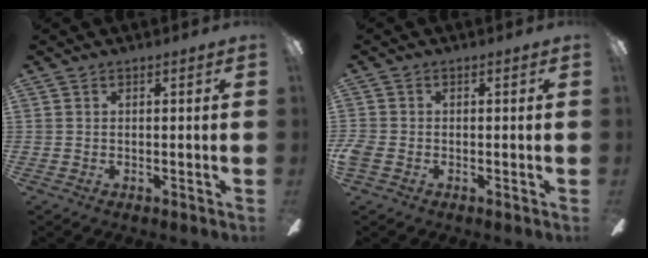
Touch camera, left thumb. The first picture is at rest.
{"total": 2.4, "force": [-1.0, 1.9, 1.2], "torque": [-0.032, 0.001, -0.021]}